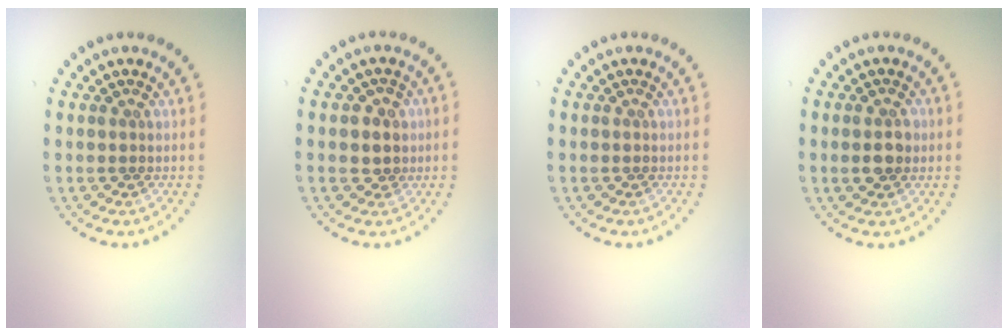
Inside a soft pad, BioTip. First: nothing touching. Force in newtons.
{"total": 2.2, "press": 2.0, "slide": 0.9}
{"total": 0.0}
{"total": 2.6, "press": 2.6, "slide": 0.1}